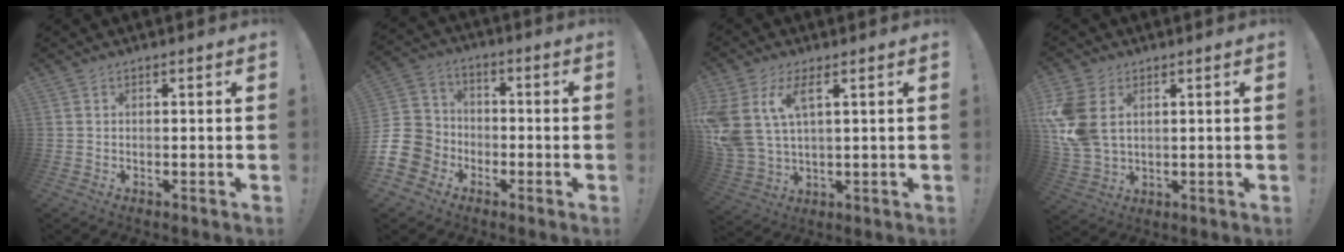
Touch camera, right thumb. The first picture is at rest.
{"total": 12.7, "force": [-5.2, 10.8, 4.4], "torque": [-0.093, 0.044, -0.091]}
{"total": 10.8, "force": [5.3, 5.4, 7.7], "torque": [-0.182, -0.019, 0.101]}
{"total": 12.7, "force": [3.6, 8.6, 8.6], "torque": [-0.187, -0.013, 0.072]}